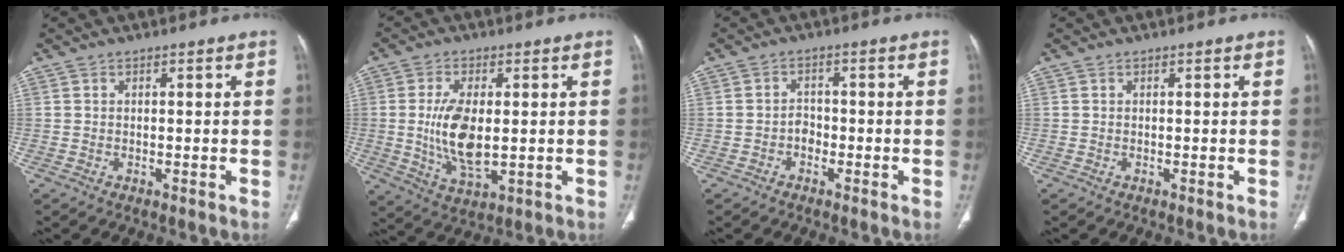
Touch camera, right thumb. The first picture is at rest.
{"total": 10.8, "force": [0.1, 5.1, 9.5], "torque": [-0.185, -0.016, 0.011]}
{"total": 2.2, "force": [-1.0, 1.7, 1.0], "torque": [-0.006, 0.013, -0.022]}
{"total": 0.0}